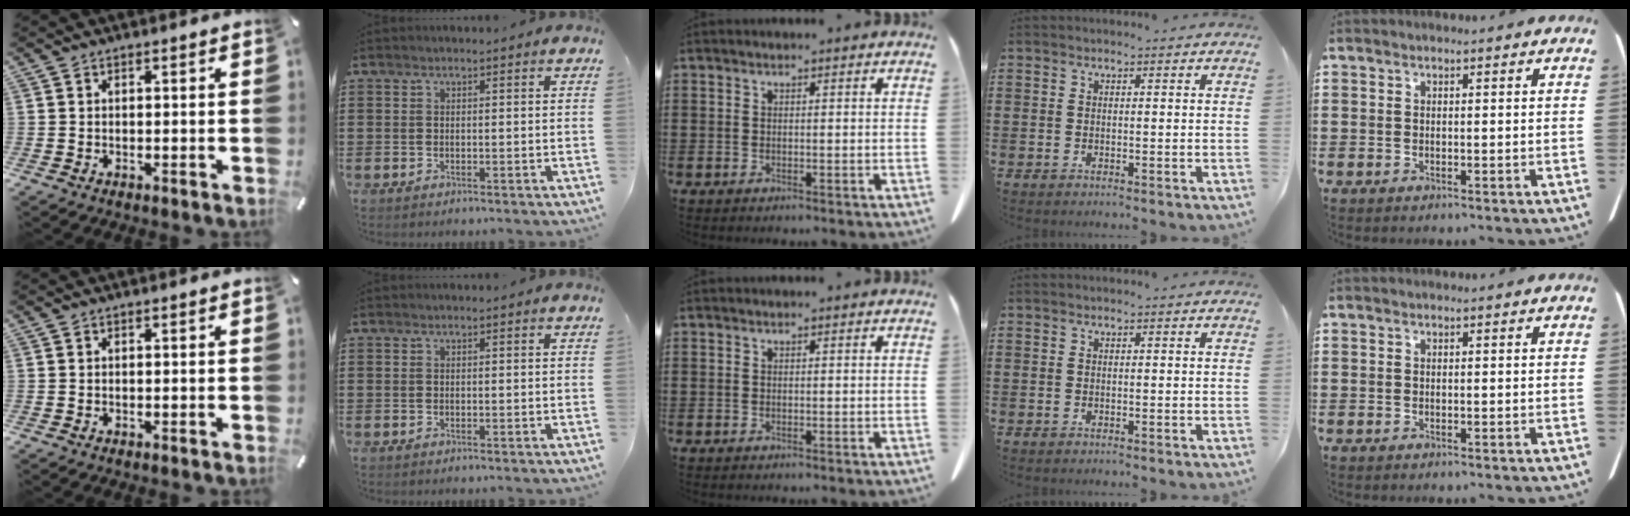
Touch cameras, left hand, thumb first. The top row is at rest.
{}